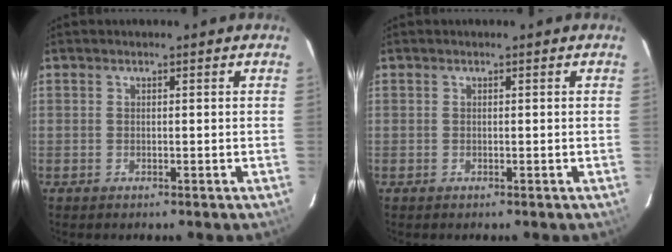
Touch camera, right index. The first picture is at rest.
{"total": 0.0}